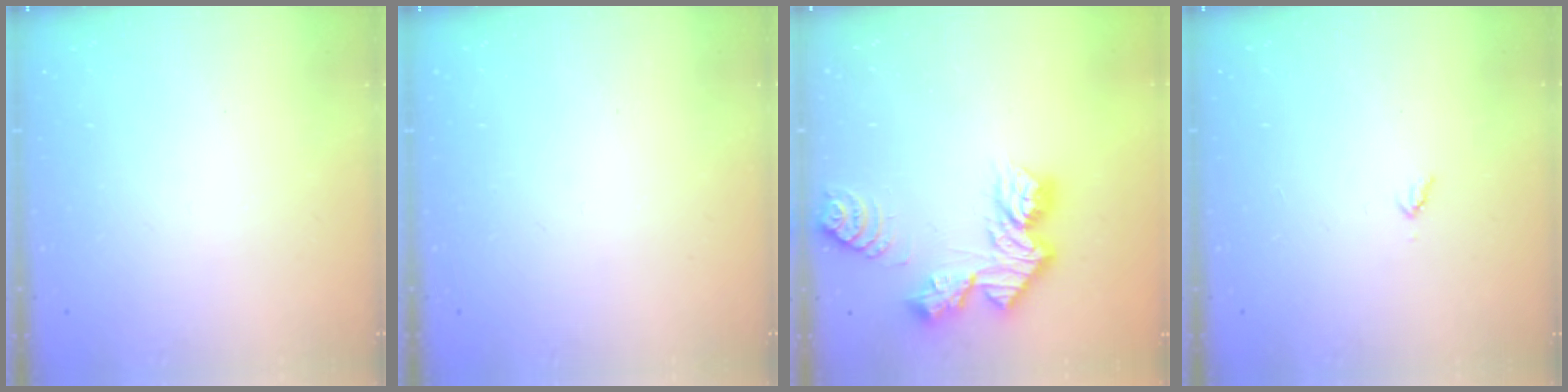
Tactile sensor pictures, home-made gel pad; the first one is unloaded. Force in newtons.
{"total": 0.0}
{"total": 12.8, "press": 12.7, "slide": 1.1}
{"total": 3.0, "press": 3.0, "slide": 0.3}